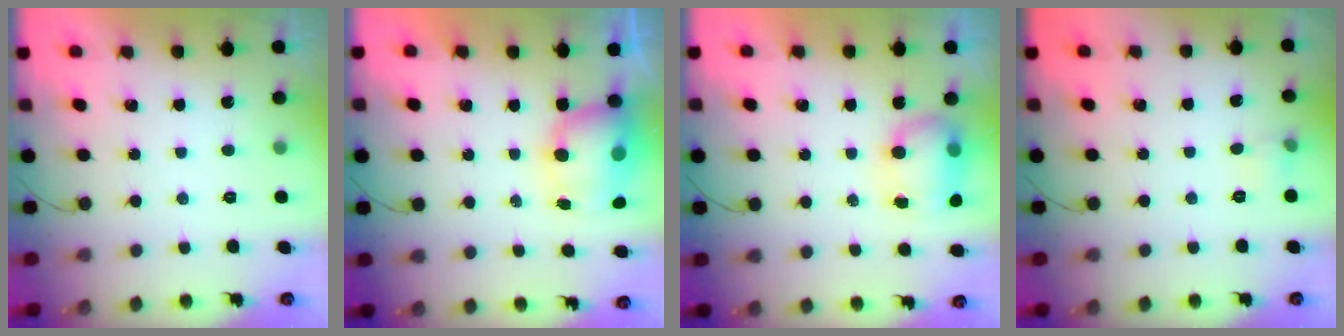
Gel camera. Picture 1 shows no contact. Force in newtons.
{"total": 9.6, "press": 9.3, "slide": 2.6}
{"total": 8.0, "press": 8.0, "slide": 0.8}
{"total": 4.2, "press": 4.0, "slide": 1.3}